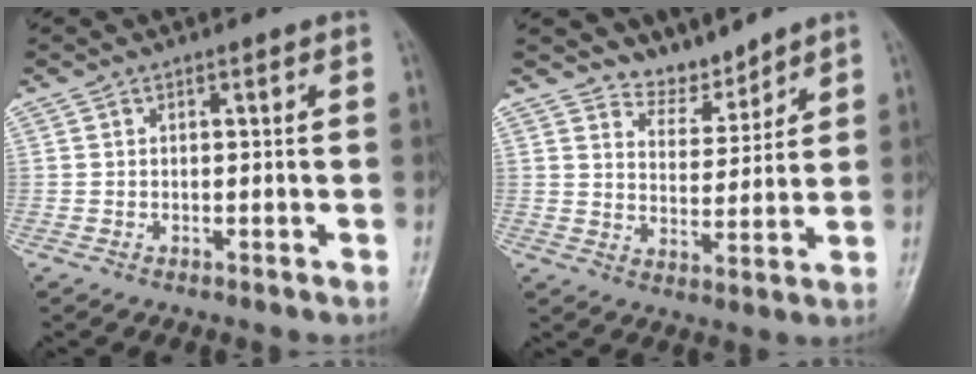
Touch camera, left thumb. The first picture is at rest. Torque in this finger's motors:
{"motor_torque": [0.07, -0.17, -0.13, 0.04, 0.04]}